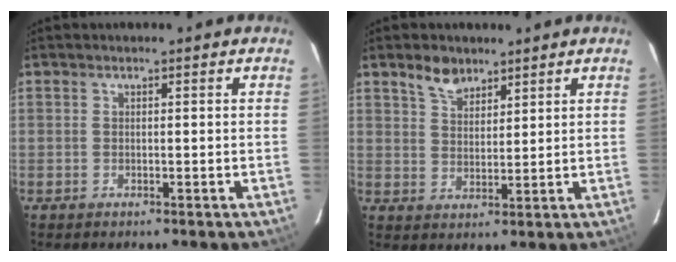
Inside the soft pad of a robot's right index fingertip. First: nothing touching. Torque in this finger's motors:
{"motor_torque": [0.04, 0.04, 0.05, 0.04]}